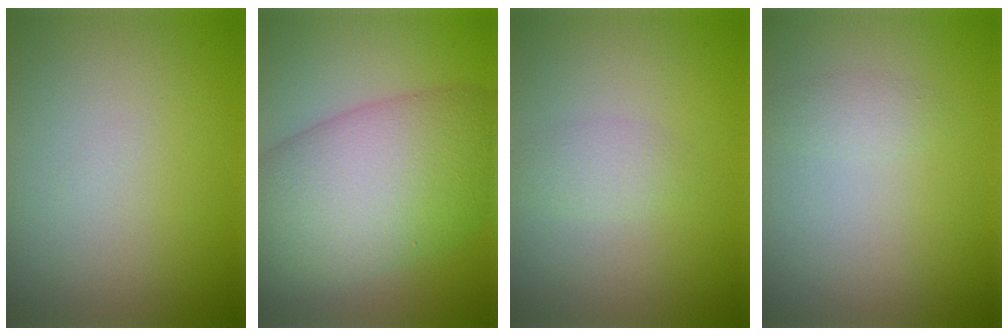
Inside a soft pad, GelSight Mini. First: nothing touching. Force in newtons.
{"total": 11.9, "press": 11.9, "slide": 0.3}
{"total": 1.4, "press": 1.4, "slide": 0.0}
{"total": 1.0, "press": 1.0, "slide": 0.0}